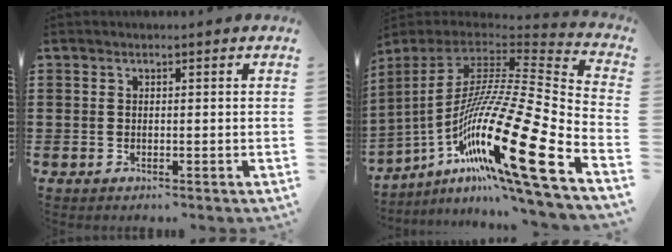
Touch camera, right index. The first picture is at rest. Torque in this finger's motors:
{"motor_torque": [1.27, -0.22, 1.05, 0.21]}